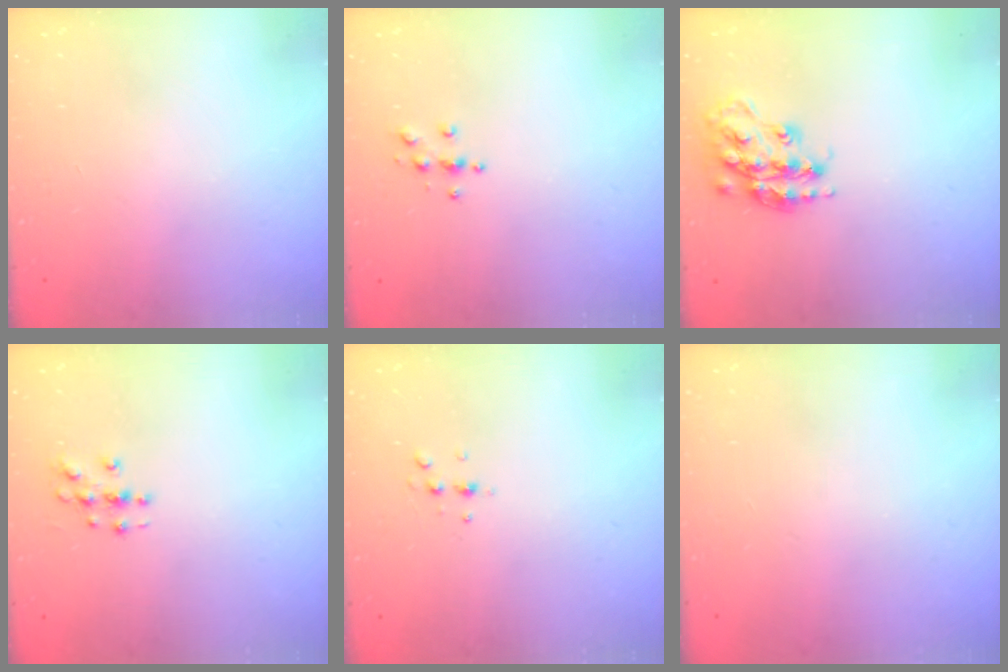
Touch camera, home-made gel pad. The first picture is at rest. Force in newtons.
{"total": 4.0, "press": 3.9, "slide": 0.4}
{"total": 16.3, "press": 16.3, "slide": 0.8}
{"total": 3.0, "press": 3.0, "slide": 0.3}
{"total": 4.0, "press": 3.9, "slide": 0.9}
{"total": 0.0}